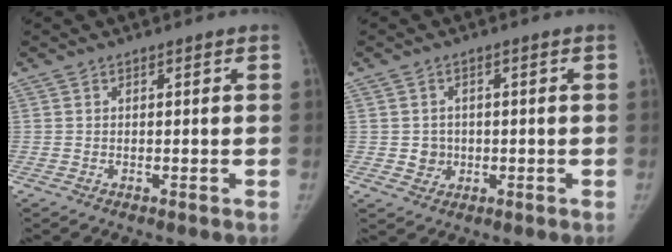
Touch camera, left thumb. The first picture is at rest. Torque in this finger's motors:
{"motor_torque": [-0.08, 0.08, 0.16, -0.16, 0.00]}